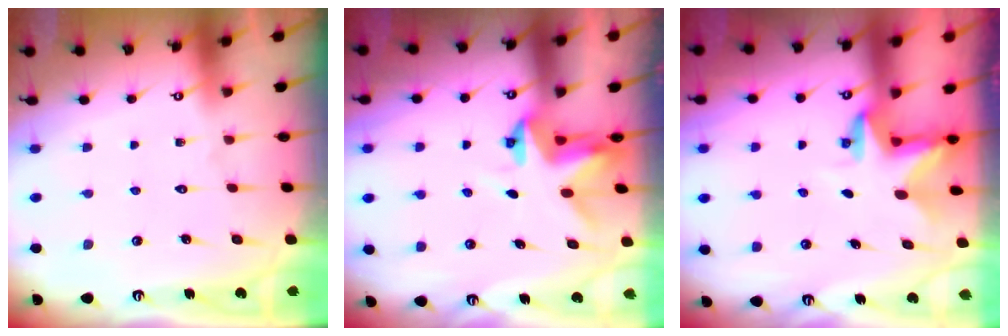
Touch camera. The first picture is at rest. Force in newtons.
{"total": 3.6, "press": 3.6, "slide": 0.2}
{"total": 2.8, "press": 2.8, "slide": 0.2}